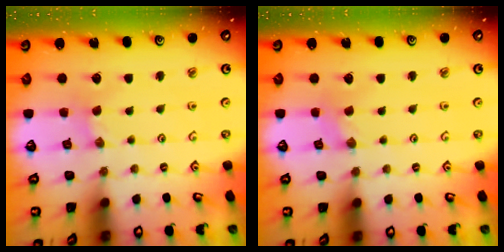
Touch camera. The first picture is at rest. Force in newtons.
{"total": 0.0}